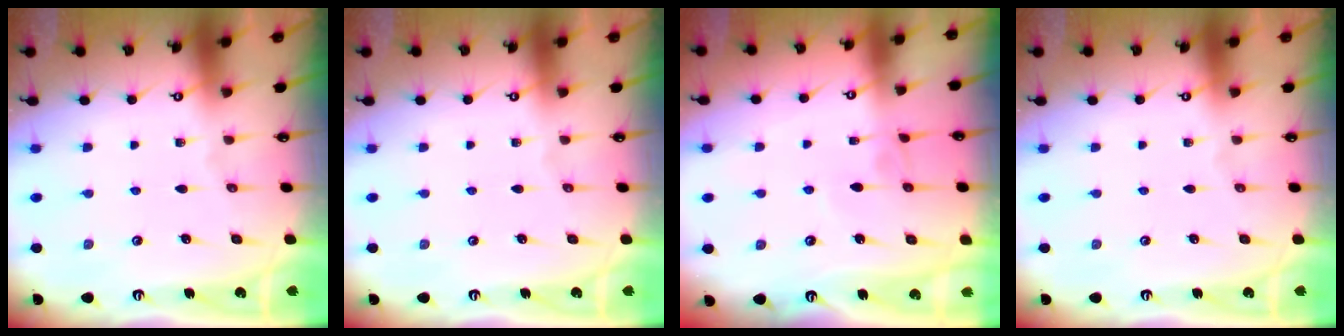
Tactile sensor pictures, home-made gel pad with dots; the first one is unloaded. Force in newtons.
{"total": 0.0}
{"total": 2.0, "press": 2.0, "slide": 0.2}
{"total": 0.0}